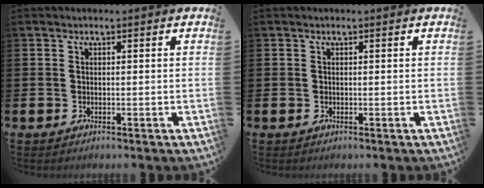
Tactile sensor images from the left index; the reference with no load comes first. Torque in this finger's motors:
{"motor_torque": [0.21, -0.01, 0.06, -0.01]}